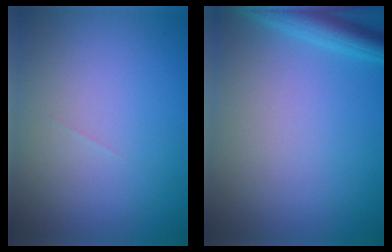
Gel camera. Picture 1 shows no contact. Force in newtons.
{"total": 3.5, "press": 3.5, "slide": 0.2}